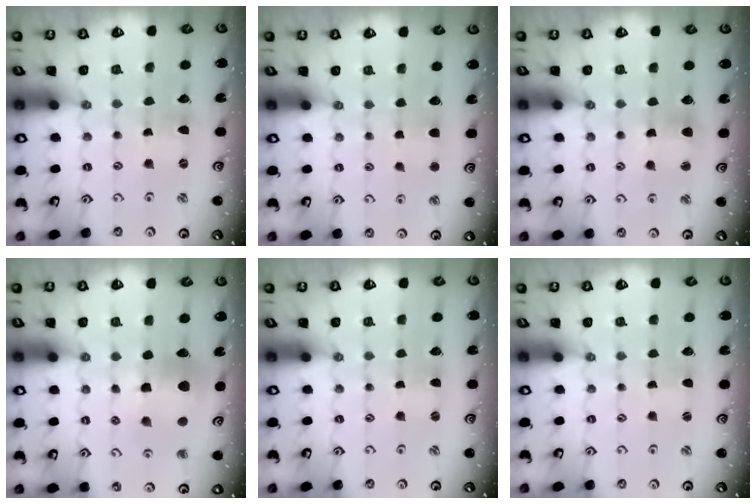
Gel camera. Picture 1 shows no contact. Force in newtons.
{"total": 3.6, "press": 3.6, "slide": 0.5}
{"total": 5.6, "press": 5.6, "slide": 0.6}
{"total": 10.5, "press": 10.4, "slide": 1.2}
{"total": 0.7, "press": 0.7, "slide": 0.2}
{"total": 0.0}